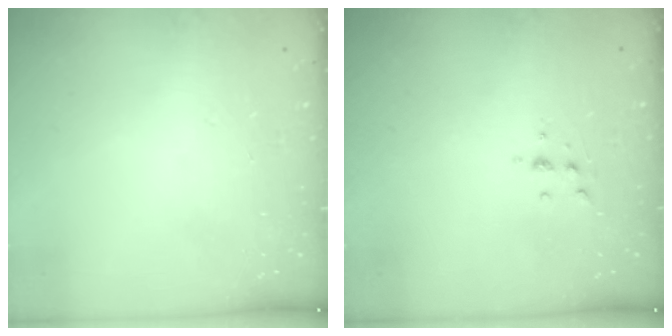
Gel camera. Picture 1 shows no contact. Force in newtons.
{"total": 6.1, "press": 6.1, "slide": 0.7}